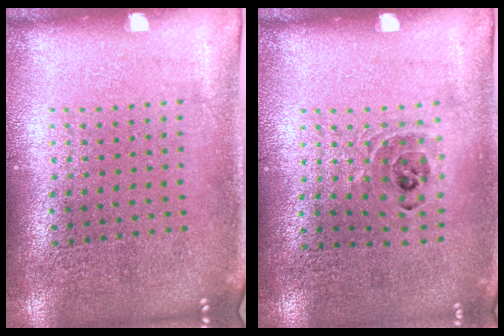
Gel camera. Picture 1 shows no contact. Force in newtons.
{"total": 0.9, "press": 0.9, "slide": 0.1}